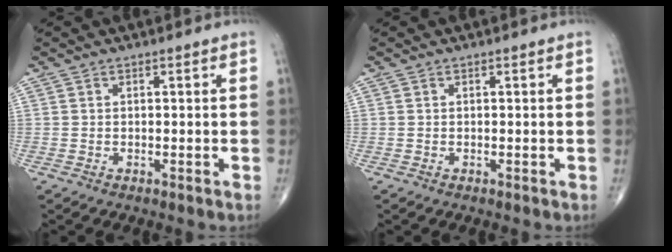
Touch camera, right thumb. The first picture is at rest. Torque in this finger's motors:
{"motor_torque": [-0.04, 0.04, -0.02, 0.02, 0.01]}